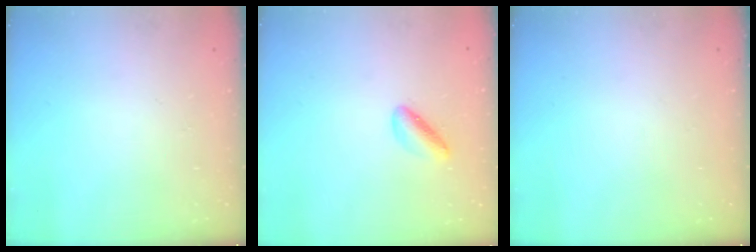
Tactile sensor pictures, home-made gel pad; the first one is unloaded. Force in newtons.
{"total": 3.2, "press": 3.2, "slide": 0.6}
{"total": 0.0}